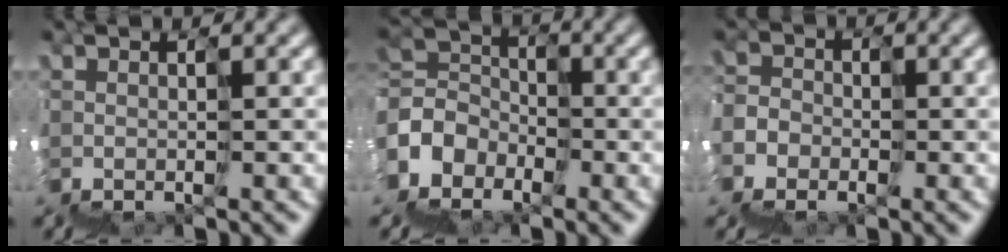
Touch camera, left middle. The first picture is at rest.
{"total": 4.8, "force": [-3.8, 2.4, -1.7], "torque": [0.037, 0.019, -0.093]}
{"total": 6.1, "force": [-4.8, 3.5, -1.6], "torque": [0.034, -0.014, -0.079]}